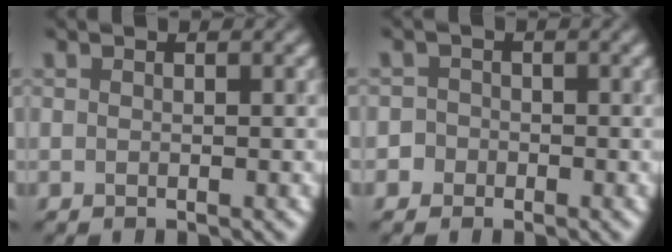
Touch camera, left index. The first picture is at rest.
{"total": 1.7, "force": [-0.5, 1.7, 0.1], "torque": [0.019, 0.015, -0.024]}